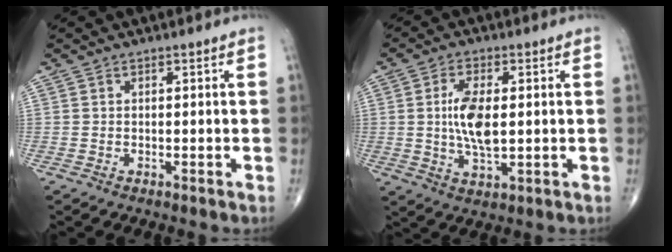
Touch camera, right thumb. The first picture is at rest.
{"total": 8.8, "force": [0.6, 3.9, 7.8], "torque": [-0.152, -0.007, 0.011]}